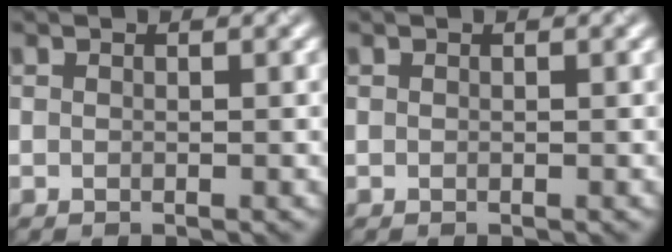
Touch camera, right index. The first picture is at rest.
{"total": 0.0}